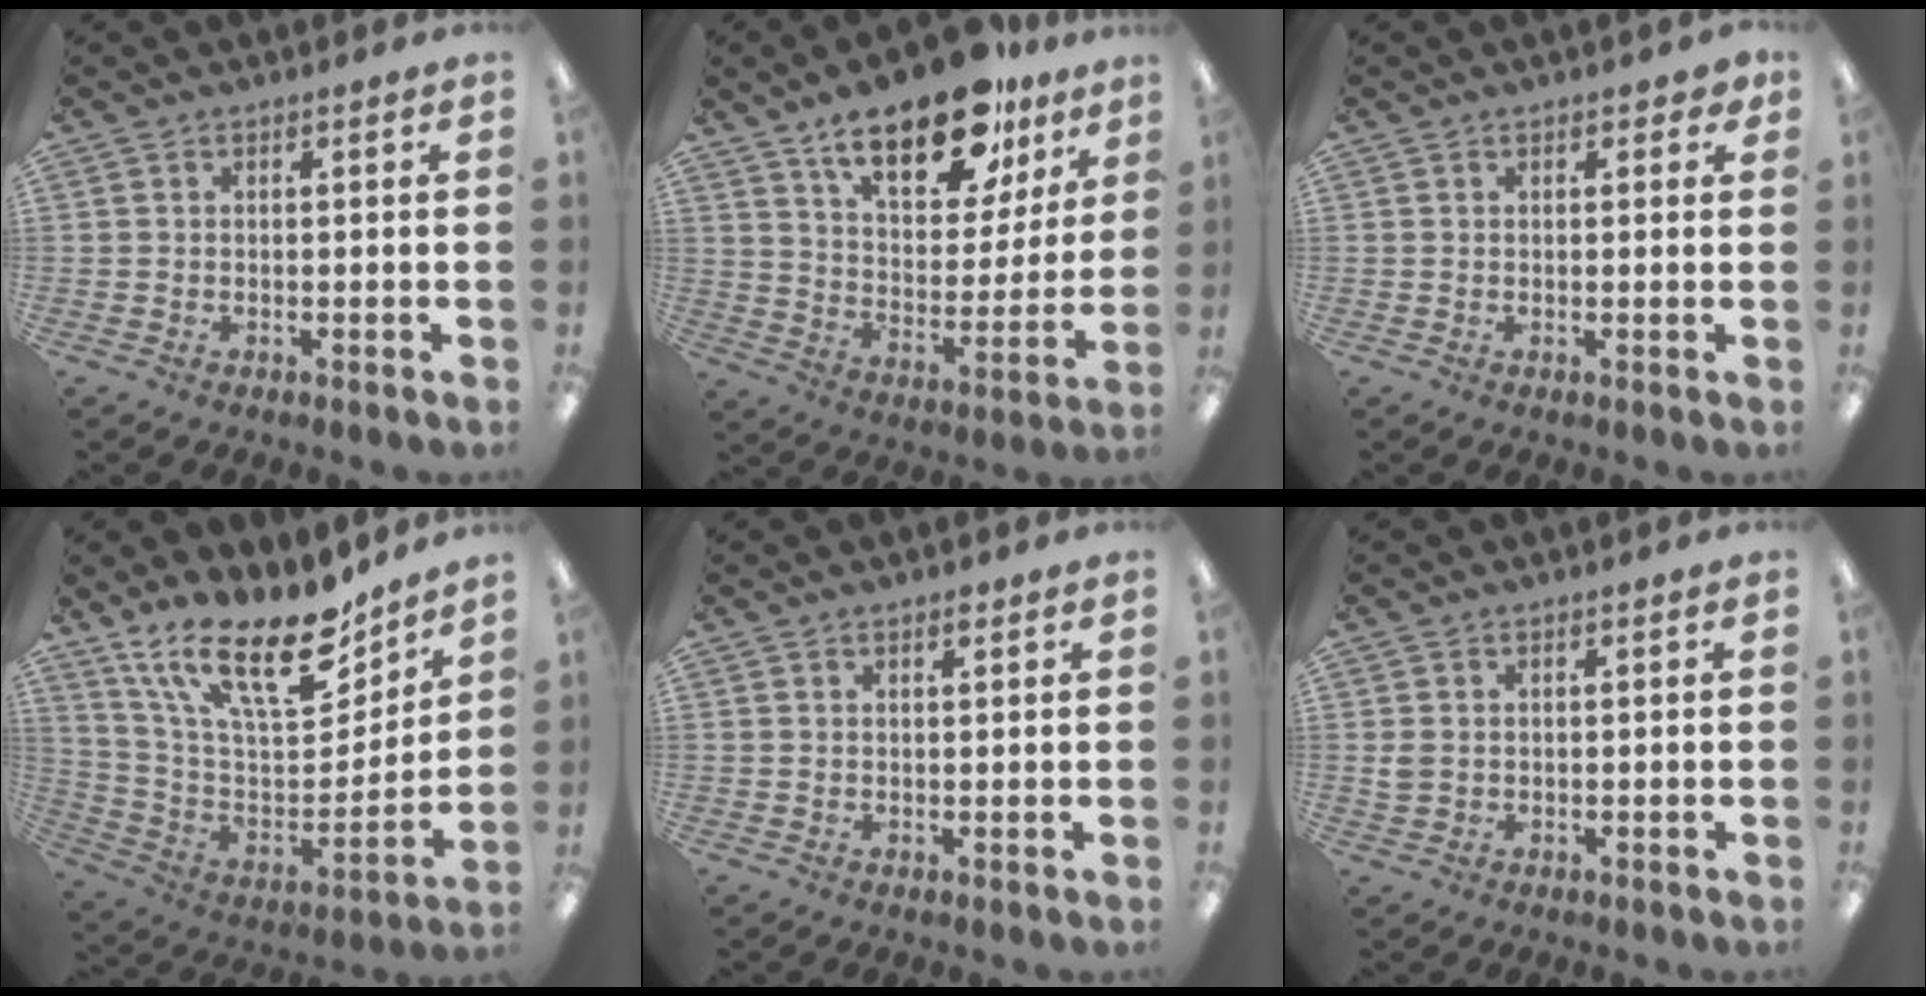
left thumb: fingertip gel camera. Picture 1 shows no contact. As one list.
[{"total": 21.4, "force": [14.4, 9.2, 12.9], "torque": [-0.204, -0.072, 0.244]}, {"total": 2.1, "force": [1.2, 1.1, 1.3], "torque": [-0.013, -0.003, 0.017]}, {"total": 21.7, "force": [15.8, 7.5, 12.8], "torque": [-0.225, -0.111, 0.278]}, {"total": 1.4, "force": [1.1, 0.5, 0.8], "torque": [-0.008, -0.004, 0.019]}, {"total": 2.0, "force": [0.4, 1.7, 1.1], "torque": [-0.014, 0.002, 0.004]}]